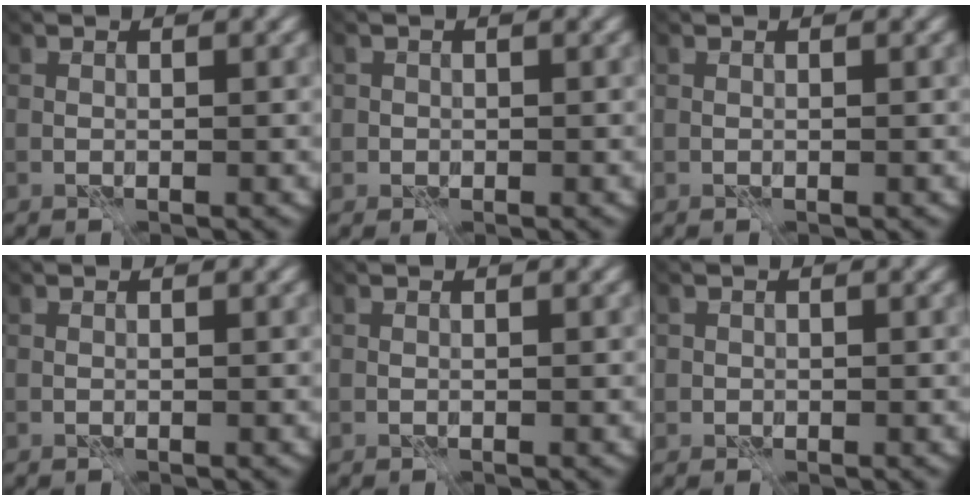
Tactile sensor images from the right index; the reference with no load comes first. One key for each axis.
{"total": 1.0, "fx": 0.2, "fy": 0.9, "fz": -0.2, "tx": 0.002, "ty": -0.003, "tz": 0.004}
{"total": 0.0}
{"total": 0.0}
{"total": 0.0}
{"total": 0.7, "fx": 0.2, "fy": 0.6, "fz": -0.3, "tx": 0.004, "ty": -0.003, "tz": 0.004}